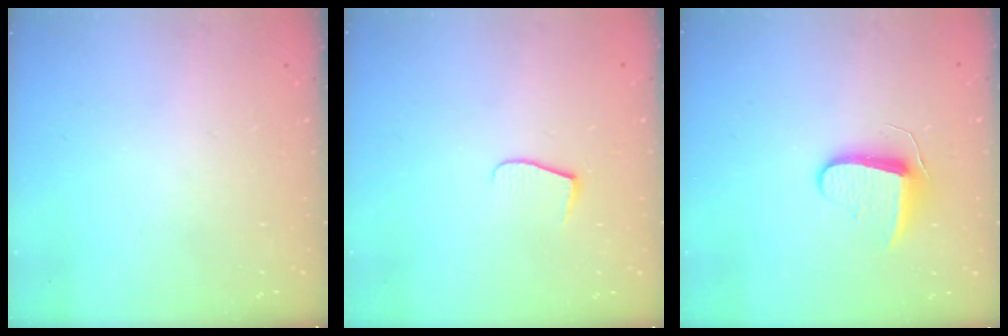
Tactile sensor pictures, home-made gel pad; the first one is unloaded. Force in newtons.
{"total": 6.2, "press": 6.2, "slide": 0.4}
{"total": 9.6, "press": 9.5, "slide": 0.7}